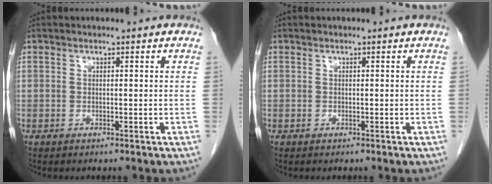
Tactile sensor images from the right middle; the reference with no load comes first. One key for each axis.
{"total": 0.0}